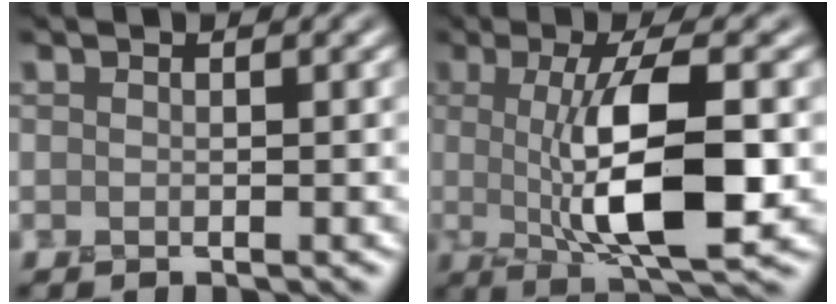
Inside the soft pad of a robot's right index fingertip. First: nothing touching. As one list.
[{"total": 8.6, "force": [0.0, 2.1, 8.4], "torque": [-0.134, -0.004, 0.003]}]